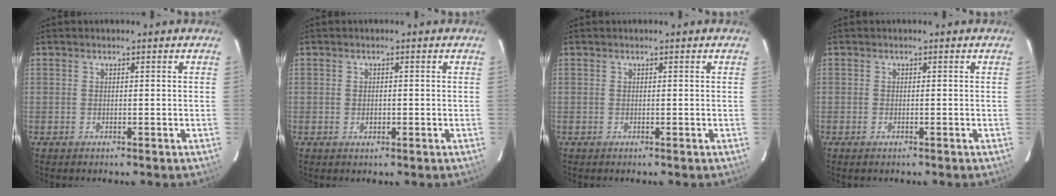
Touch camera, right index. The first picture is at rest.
{"total": 1.3, "force": [-0.2, 1.1, 0.7], "torque": [-0.012, 0.001, -0.004]}
{"total": 0.0}
{"total": 0.9, "force": [-0.6, 0.4, 0.5], "torque": [-0.011, -0.002, -0.011]}